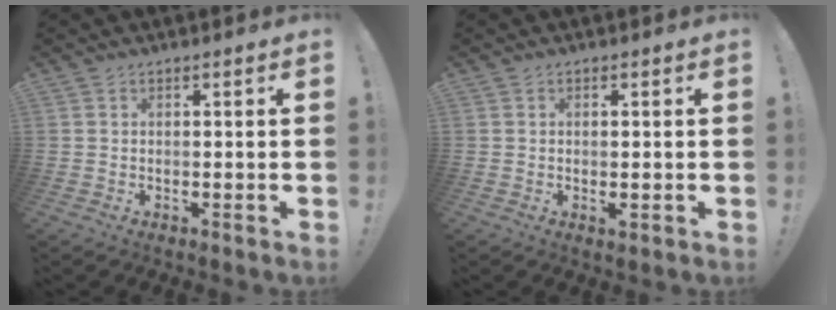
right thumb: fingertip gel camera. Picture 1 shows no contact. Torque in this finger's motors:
{"motor_torque": [0.20, -0.01, 0.16, -0.36, -0.03]}